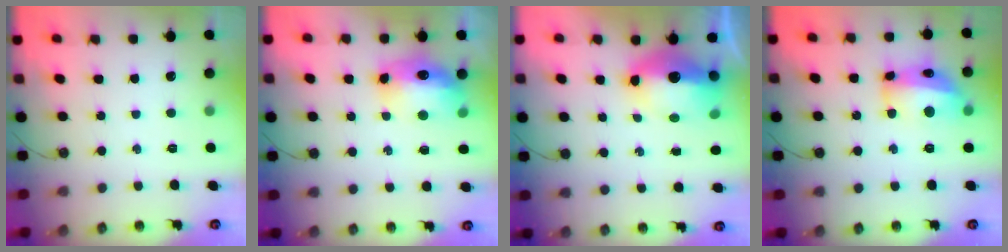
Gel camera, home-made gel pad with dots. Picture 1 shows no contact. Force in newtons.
{"total": 13.4, "press": 13.4, "slide": 1.2}
{"total": 14.5, "press": 13.9, "slide": 4.0}
{"total": 13.1, "press": 13.0, "slide": 1.1}